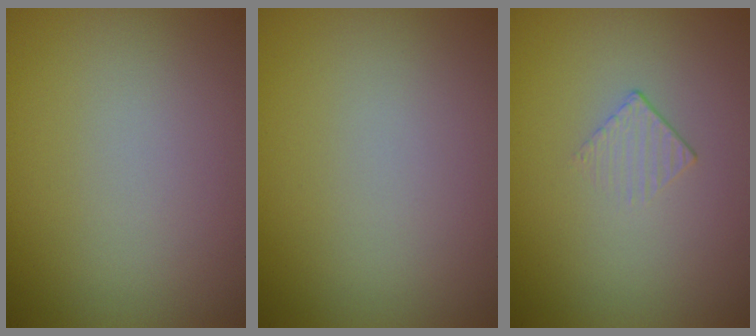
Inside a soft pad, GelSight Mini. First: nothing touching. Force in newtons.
{"total": 0.0}
{"total": 1.2, "press": 0.4, "slide": 1.2}